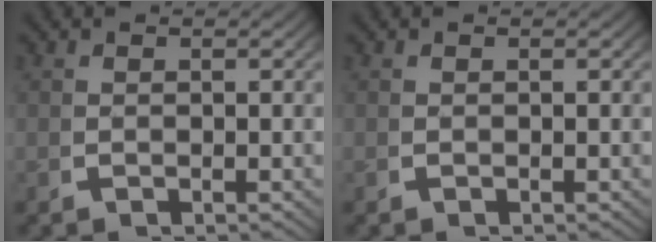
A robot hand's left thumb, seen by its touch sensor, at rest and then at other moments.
{"total": 0.0}